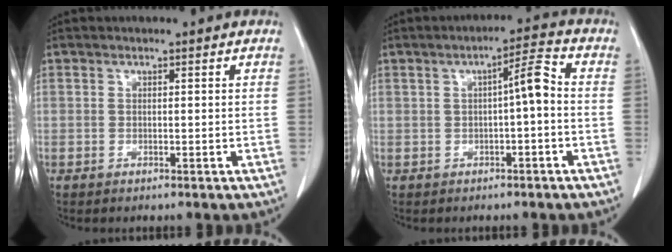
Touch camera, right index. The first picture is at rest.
{"total": 4.6, "force": [0.1, 0.8, 4.5], "torque": [-0.067, 0.018, -0.001]}